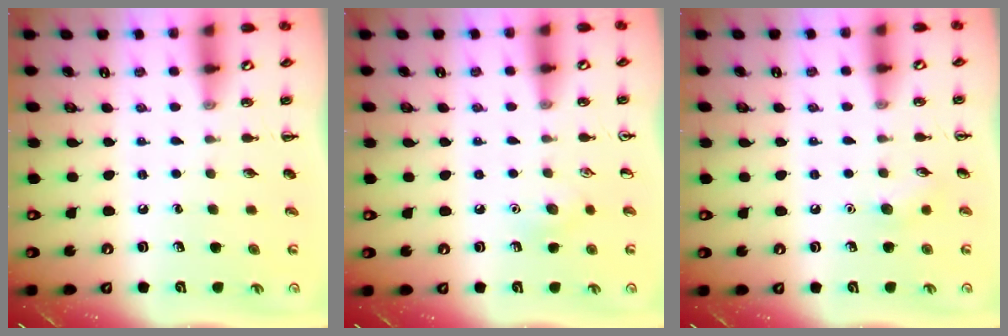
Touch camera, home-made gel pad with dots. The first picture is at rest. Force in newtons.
{"total": 6.5, "press": 6.2, "slide": 1.8}
{"total": 6.0, "press": 5.7, "slide": 1.8}